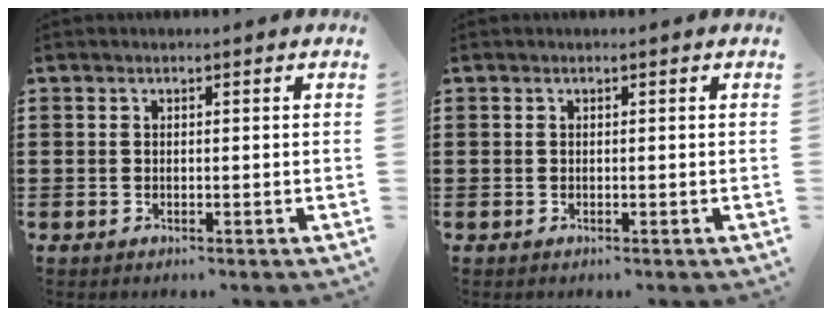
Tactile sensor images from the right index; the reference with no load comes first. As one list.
[{"total": 0.0}]